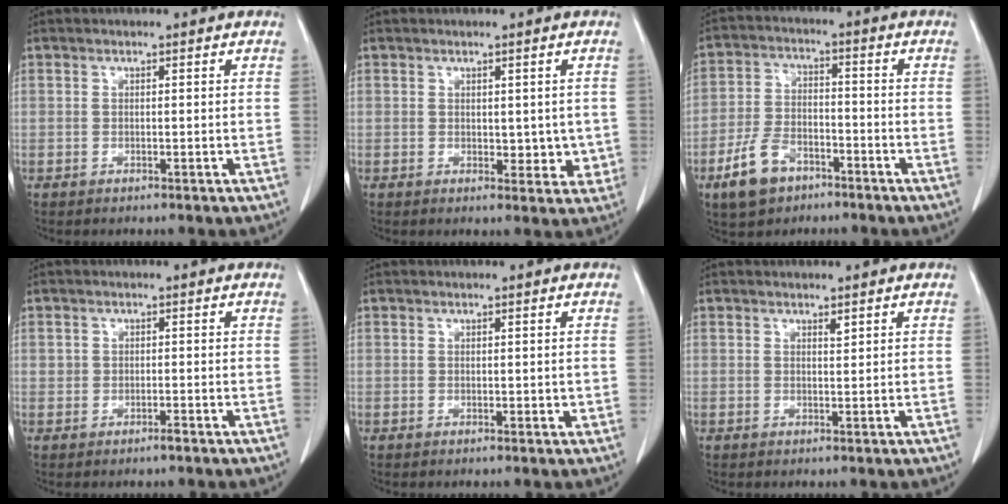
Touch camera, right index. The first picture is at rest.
{"total": 5.9, "force": [0.2, 3.7, 4.6], "torque": [-0.032, -0.005, 0.011]}
{"total": 8.3, "force": [-4.9, 4.7, 4.7], "torque": [-0.106, 0.004, -0.085]}
{"total": 1.0, "force": [-0.4, 0.7, 0.7], "torque": [-0.009, 0.001, -0.006]}
{"total": 1.1, "force": [0.2, 0.8, 0.6], "torque": [-0.004, 0.000, 0.004]}
{"total": 0.7, "force": [0.6, 0.1, 0.5], "torque": [-0.012, -0.005, 0.009]}